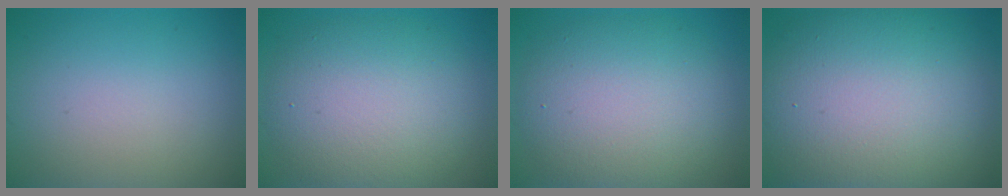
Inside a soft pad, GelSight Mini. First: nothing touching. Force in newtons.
{"total": 8.1, "press": 8.0, "slide": 1.0}
{"total": 8.4, "press": 8.4, "slide": 0.2}
{"total": 15.6, "press": 15.6, "slide": 1.1}